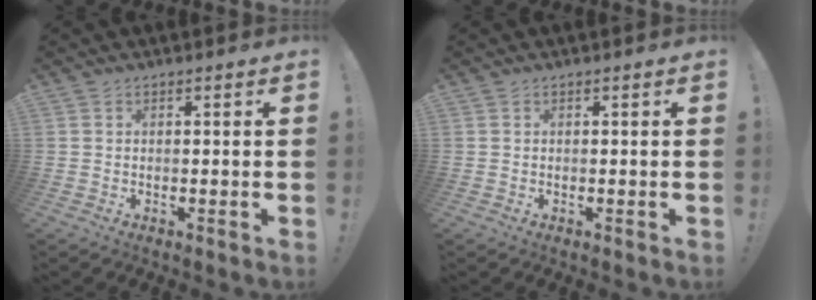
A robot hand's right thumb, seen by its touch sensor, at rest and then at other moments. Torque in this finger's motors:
{"motor_torque": [0.00, 0.00, -0.10, 0.10, 0.00]}